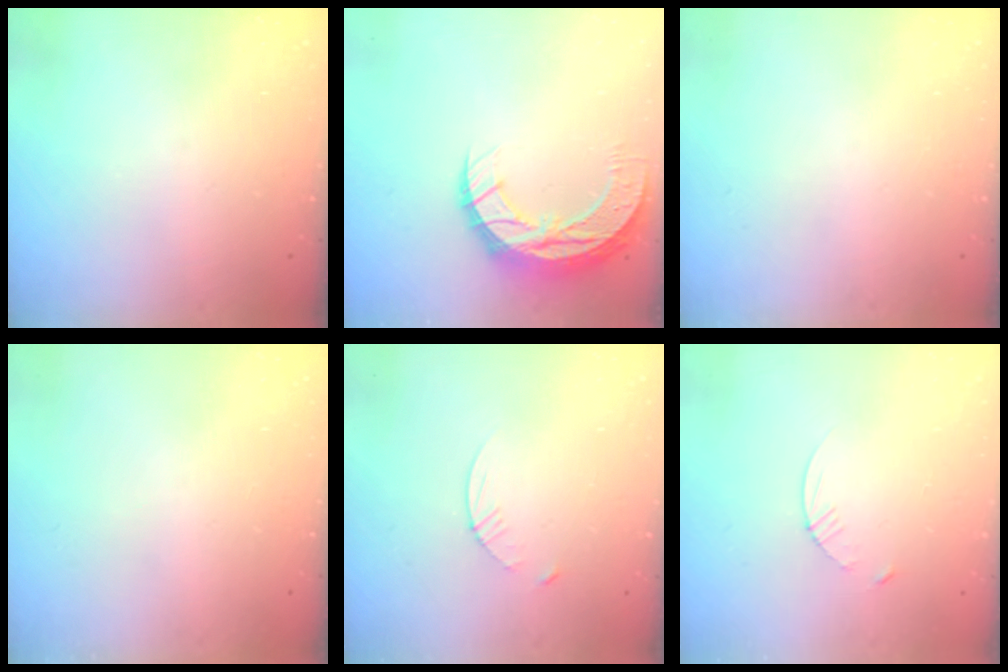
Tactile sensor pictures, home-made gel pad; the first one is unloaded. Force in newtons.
{"total": 11.0, "press": 11.0, "slide": 0.8}
{"total": 0.0}
{"total": 0.0}
{"total": 3.8, "press": 3.8, "slide": 0.5}
{"total": 3.4, "press": 3.3, "slide": 0.3}